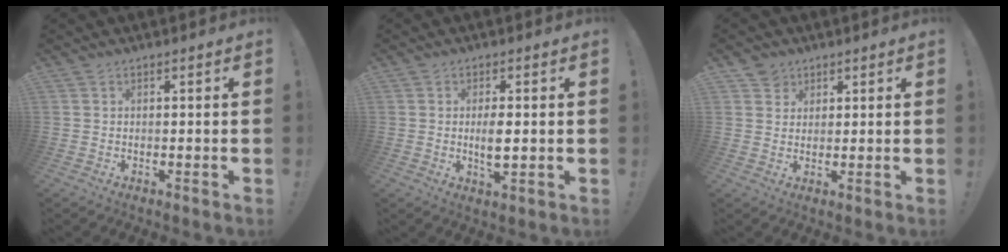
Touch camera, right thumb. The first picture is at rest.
{"total": 4.8, "force": [0.0, 1.7, 4.5], "torque": [-0.080, -0.010, -0.007]}
{"total": 3.6, "force": [2.3, 2.7, 0.3], "torque": [0.002, -0.011, 0.041]}